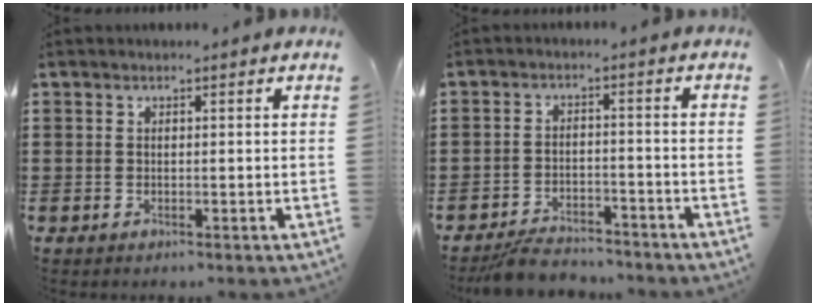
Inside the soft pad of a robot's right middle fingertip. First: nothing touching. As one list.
[{"total": 4.5, "force": [-4.4, 0.7, 0.7], "torque": [-0.021, 0.004, -0.090]}]